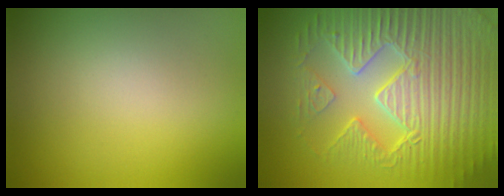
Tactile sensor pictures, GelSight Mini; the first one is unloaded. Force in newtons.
{"total": 8.9, "press": 6.4, "slide": 6.1}